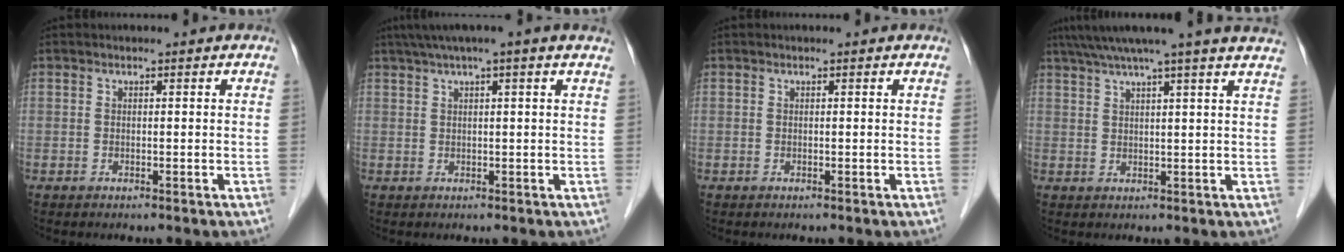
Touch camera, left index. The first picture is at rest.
{"total": 6.3, "force": [4.6, -0.6, 4.3], "torque": [-0.066, 0.035, 0.065]}
{"total": 0.0}
{"total": 13.8, "force": [11.8, -1.0, 7.1], "torque": [-0.120, 0.019, 0.146]}